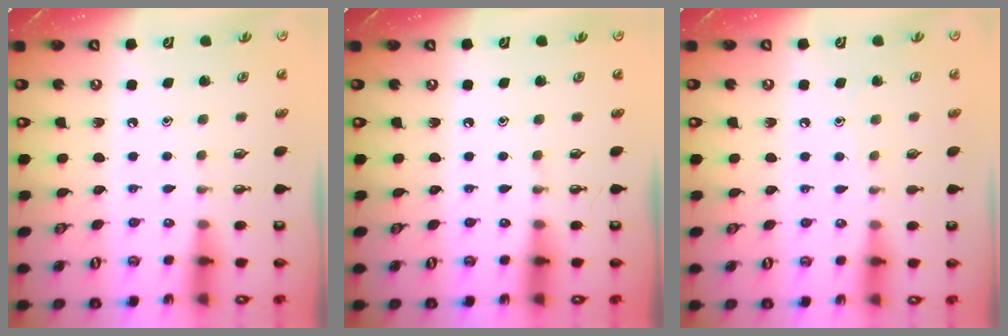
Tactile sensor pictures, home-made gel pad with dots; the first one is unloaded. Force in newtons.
{"total": 0.0}
{"total": 4.5, "press": 4.5, "slide": 0.5}